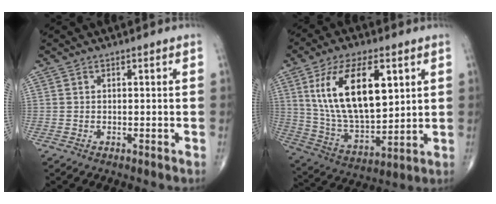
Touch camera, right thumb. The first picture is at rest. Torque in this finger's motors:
{"motor_torque": [-0.73, 1.79, 1.80, 0.97, 0.39]}